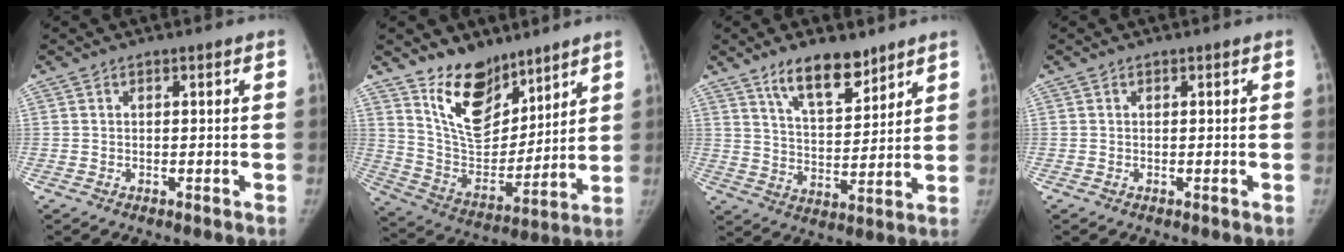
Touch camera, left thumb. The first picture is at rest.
{"total": 14.6, "force": [10.4, 7.5, 7.0], "torque": [-0.076, -0.078, 0.204]}
{"total": 11.0, "force": [7.8, 4.3, 6.3], "torque": [-0.080, -0.057, 0.140]}
{"total": 0.0}